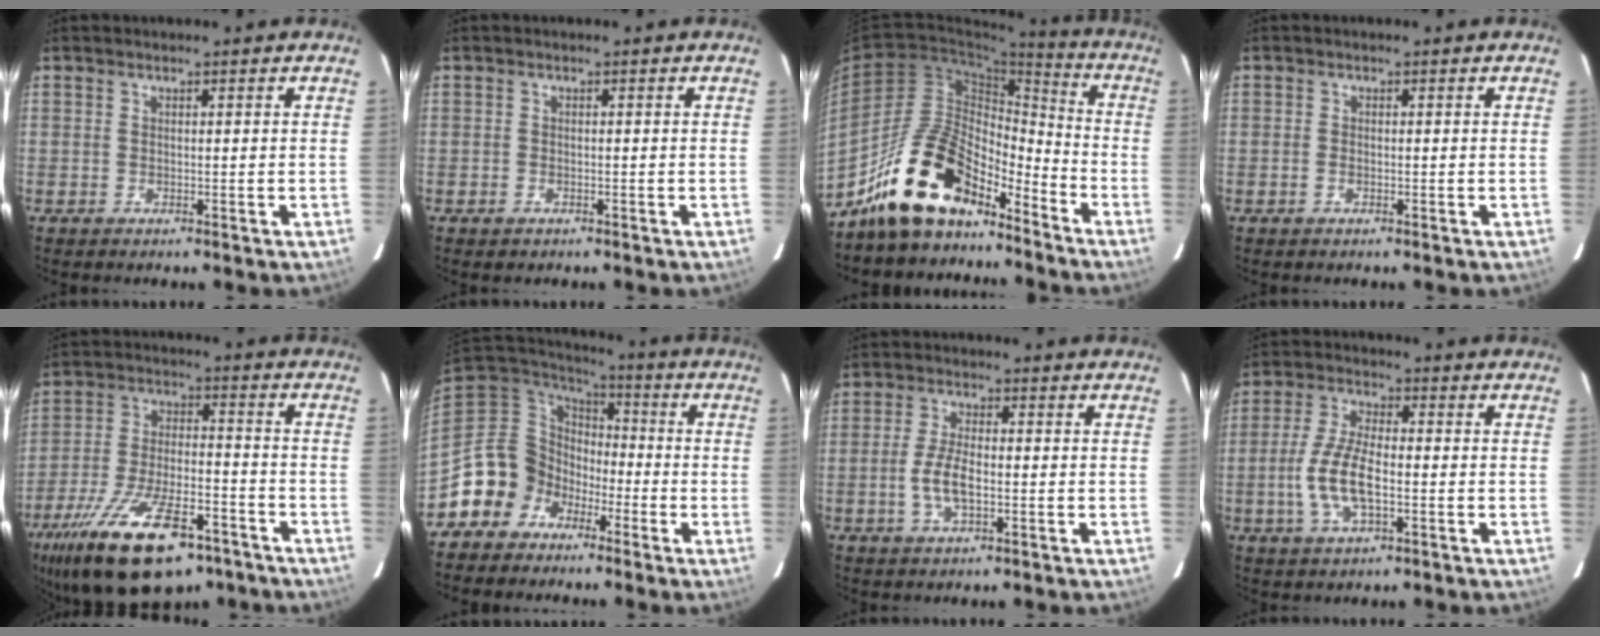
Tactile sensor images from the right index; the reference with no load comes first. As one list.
[{"total": 1.0, "force": [-0.6, 0.8, 0.2], "torque": [-0.005, -0.001, -0.007]}, {"total": 17.3, "force": [-13.5, 7.4, 7.9], "torque": [-0.152, 0.030, -0.229]}, {"total": 0.8, "force": [-0.3, 0.4, 0.6], "torque": [-0.012, -0.001, -0.006]}, {"total": 23.2, "force": [-15.0, 9.6, 14.9], "torque": [-0.293, -0.032, -0.235]}, {"total": 12.1, "force": [-6.4, 10.1, 2.0], "torque": [-0.066, 0.029, -0.120]}, {"total": 6.0, "force": [-1.5, 2.3, 5.3], "torque": [-0.112, 0.000, -0.028]}, {"total": 9.7, "force": [-2.2, 3.9, 8.6], "torque": [-0.182, 0.002, -0.043]}]